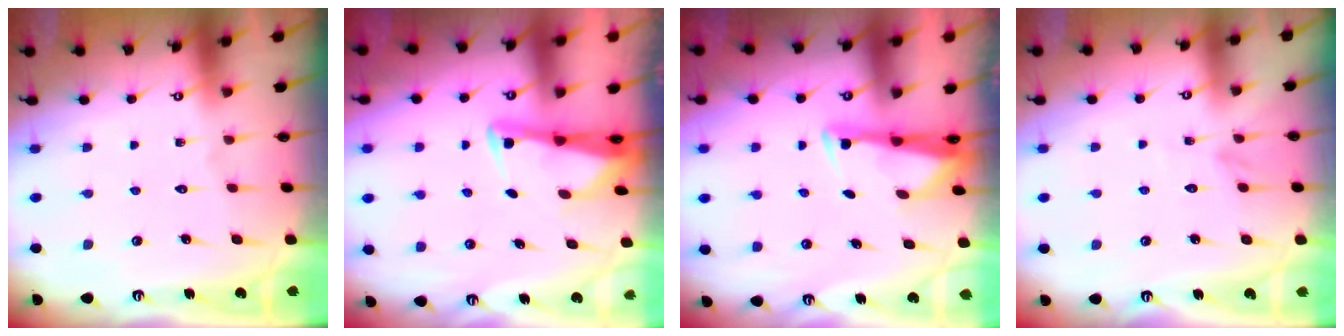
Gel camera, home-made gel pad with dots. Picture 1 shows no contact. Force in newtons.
{"total": 2.5, "press": 2.5, "slide": 0.5}
{"total": 2.9, "press": 2.7, "slide": 0.8}
{"total": 2.8, "press": 2.8, "slide": 0.3}